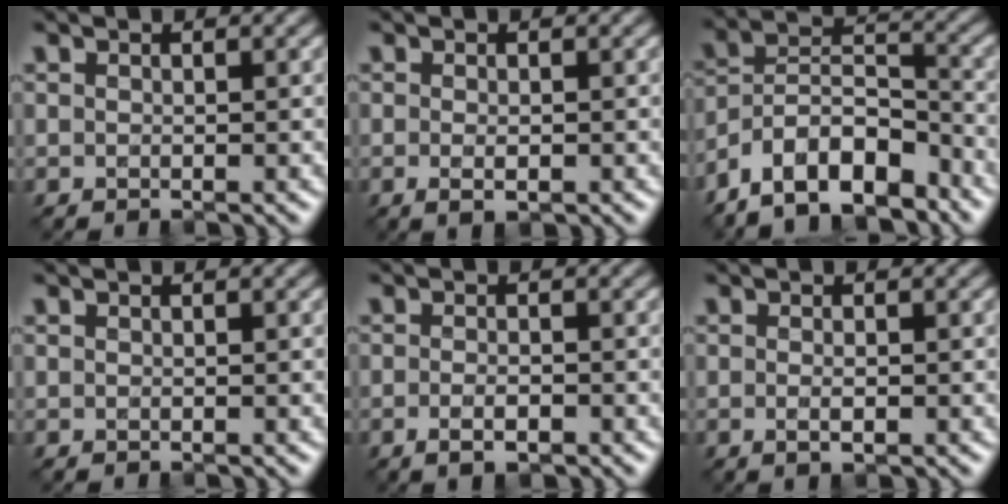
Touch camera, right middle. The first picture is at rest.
{"total": 1.4, "force": [-0.4, 0.5, 1.3], "torque": [-0.026, -0.007, -0.006]}
{"total": 10.3, "force": [-7.6, 4.4, 5.4], "torque": [-0.092, 0.012, -0.142]}
{"total": 0.0}
{"total": 1.9, "force": [-0.8, 0.6, 1.5], "torque": [-0.029, -0.004, -0.016]}
{"total": 1.3, "force": [-0.3, 0.4, 1.2], "torque": [-0.023, -0.005, -0.006]}